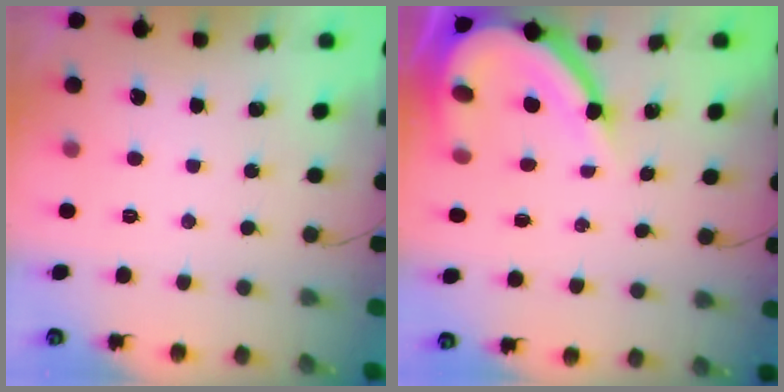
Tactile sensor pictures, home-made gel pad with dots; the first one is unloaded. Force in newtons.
{"total": 13.0, "press": 12.9, "slide": 1.4}